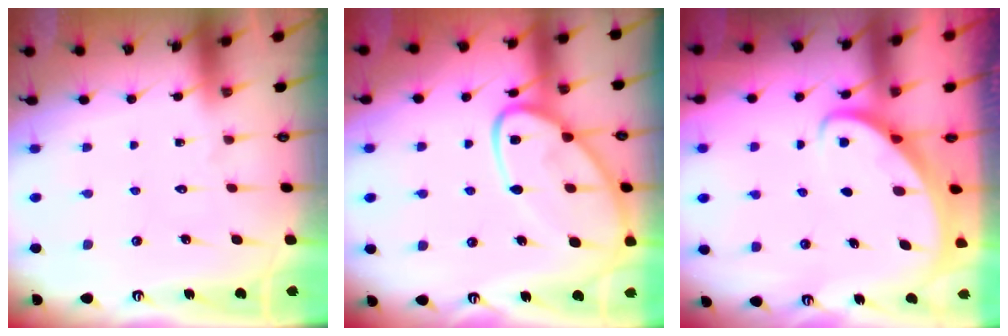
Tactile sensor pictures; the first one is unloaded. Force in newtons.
{"total": 16.2, "press": 16.1, "slide": 1.3}
{"total": 2.3, "press": 2.3, "slide": 0.3}